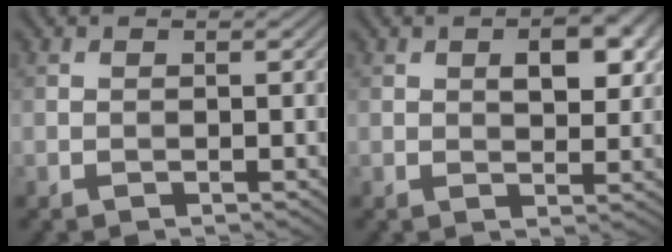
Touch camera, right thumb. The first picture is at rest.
{"total": 5.4, "force": [1.6, 2.8, 4.3], "torque": [-0.061, 0.001, 0.024]}